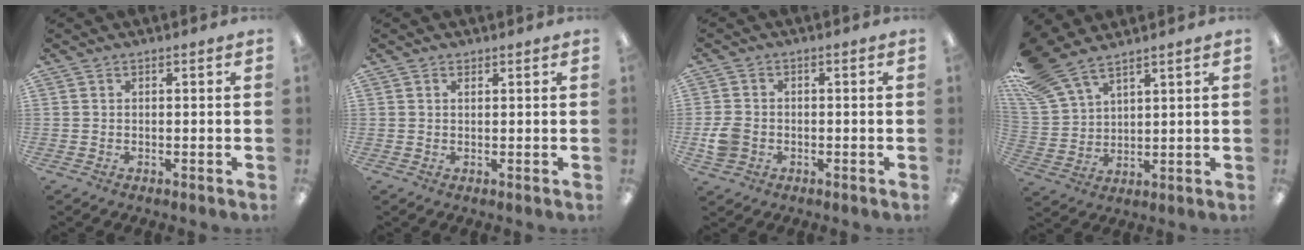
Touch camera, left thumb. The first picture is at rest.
{"total": 1.0, "force": [0.6, 0.5, 0.5], "torque": [-0.011, 0.002, 0.012]}
{"total": 4.9, "force": [-1.2, 4.0, 2.5], "torque": [-0.039, 0.008, -0.021]}
{"total": 11.2, "force": [9.2, 4.3, 4.7], "torque": [-0.118, -0.033, 0.181]}